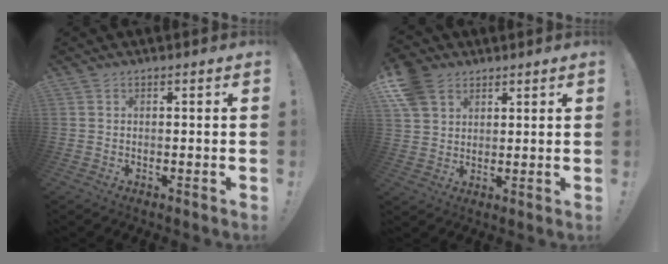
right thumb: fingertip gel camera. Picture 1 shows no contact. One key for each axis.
{"total": 9.0, "fx": 5.3, "fy": 6.4, "fz": 3.6, "tx": -0.073, "ty": -0.021, "tz": 0.107}